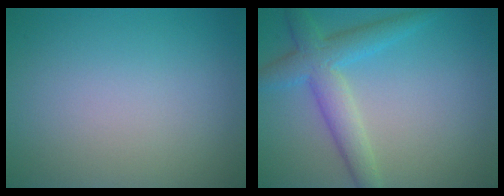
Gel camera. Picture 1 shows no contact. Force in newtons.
{"total": 4.5, "press": 4.5, "slide": 0.2}